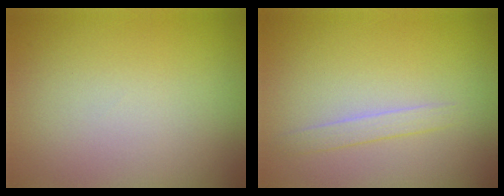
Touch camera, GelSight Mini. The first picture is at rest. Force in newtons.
{"total": 1.3, "press": 1.3, "slide": 0.1}